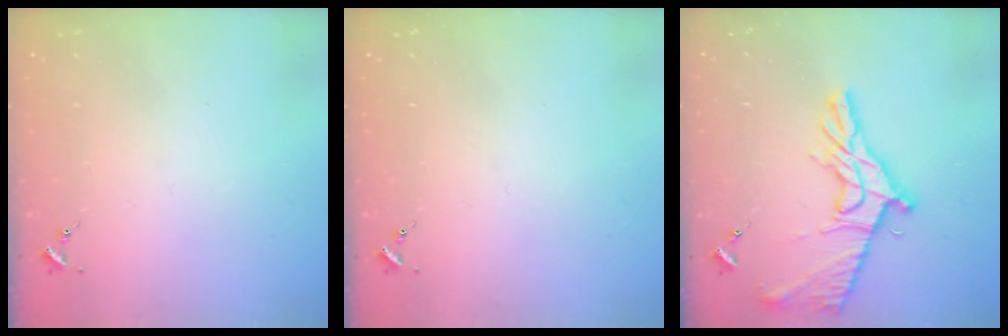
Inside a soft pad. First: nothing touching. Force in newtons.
{"total": 0.0}
{"total": 16.7, "press": 16.7, "slide": 0.7}